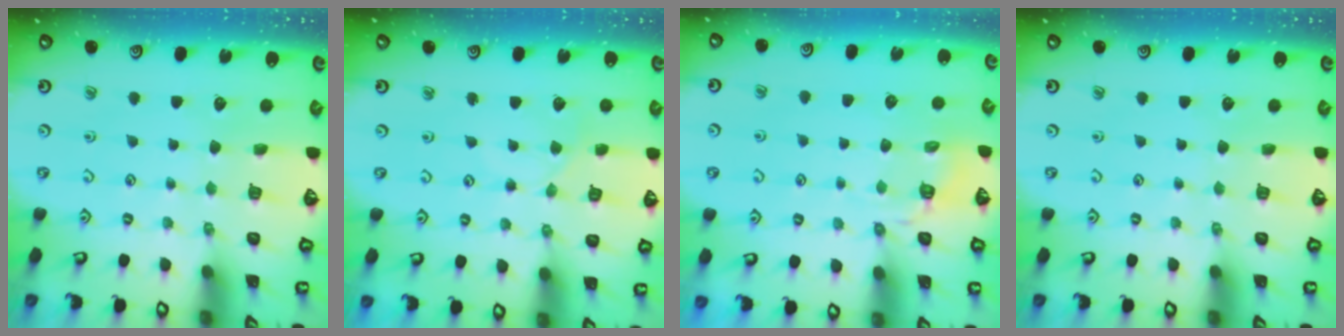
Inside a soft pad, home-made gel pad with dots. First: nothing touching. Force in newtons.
{"total": 1.5, "press": 1.5, "slide": 0.4}
{"total": 3.4, "press": 2.9, "slide": 1.7}
{"total": 0.0}